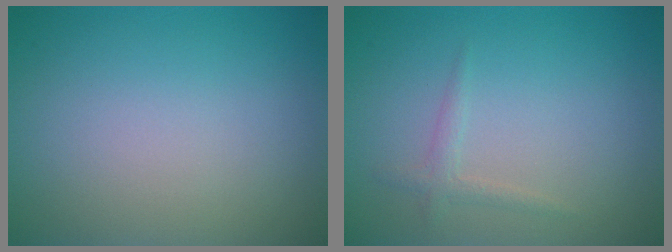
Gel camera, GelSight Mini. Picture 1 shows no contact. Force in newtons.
{"total": 1.1, "press": 1.1, "slide": 0.0}